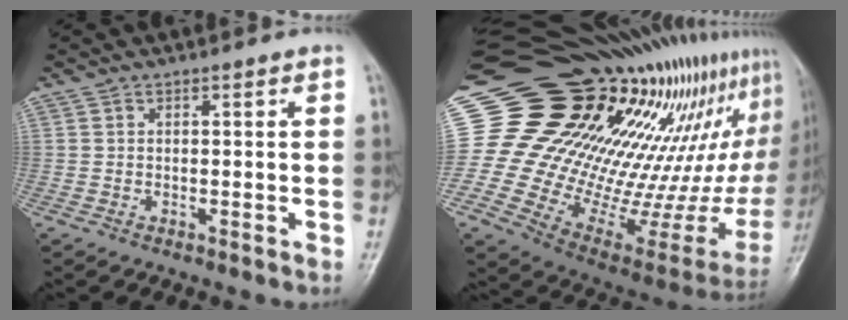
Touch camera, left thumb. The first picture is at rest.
{"total": 39.8, "force": [22.9, 17.8, 27.2], "torque": [-0.363, -0.052, 0.355]}